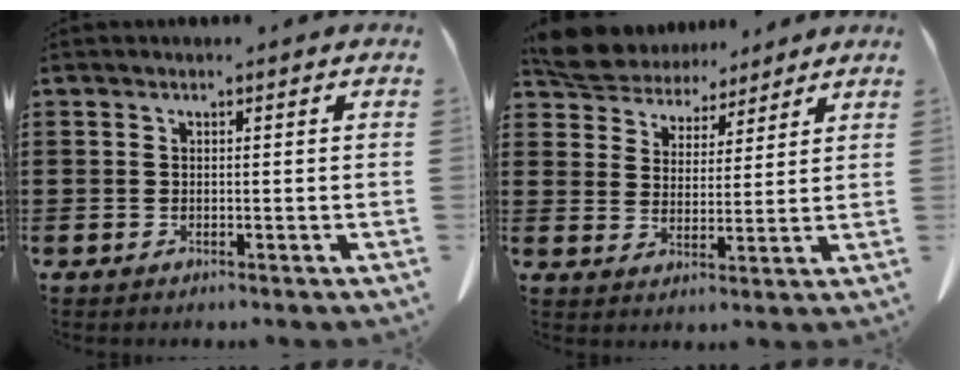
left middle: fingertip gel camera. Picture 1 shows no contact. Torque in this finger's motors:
{"motor_torque": [0.55, 0.47, 0.13, 0.03]}